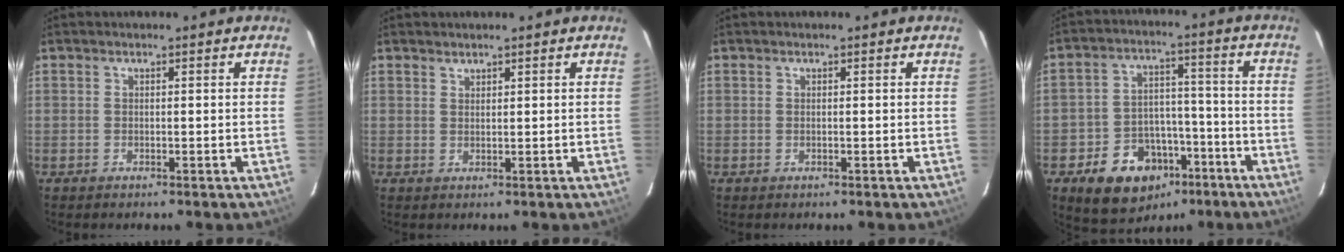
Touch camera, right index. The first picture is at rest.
{"total": 1.0, "force": [0.9, 0.3, 0.1], "torque": [-0.002, 0.002, 0.018]}
{"total": 0.0}
{"total": 14.3, "force": [-8.0, 10.2, 6.0], "torque": [-0.128, 0.034, -0.099]}